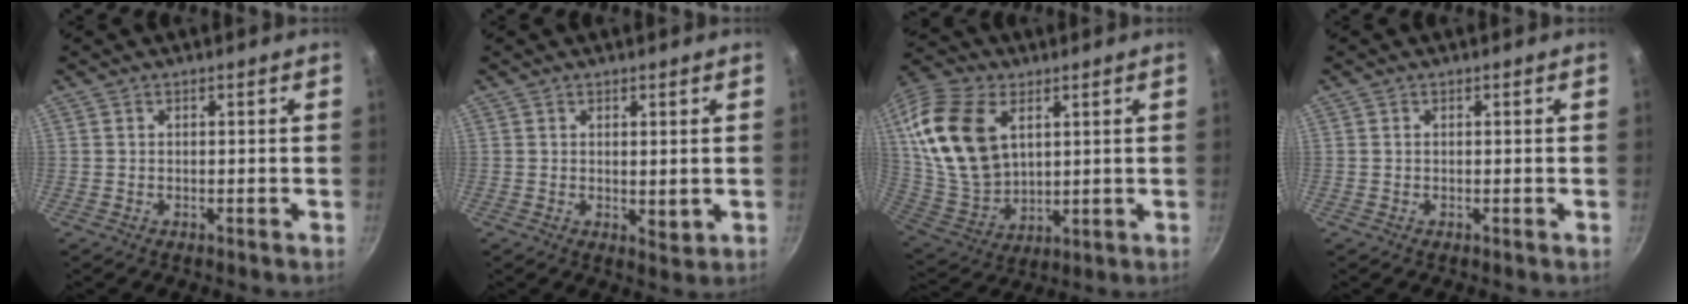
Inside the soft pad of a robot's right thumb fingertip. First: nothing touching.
{"total": 2.5, "force": [0.6, 1.1, 2.2], "torque": [-0.031, -0.012, 0.010]}
{"total": 20.2, "force": [6.3, 12.9, 14.2], "torque": [-0.268, -0.021, 0.134]}
{"total": 0.0}